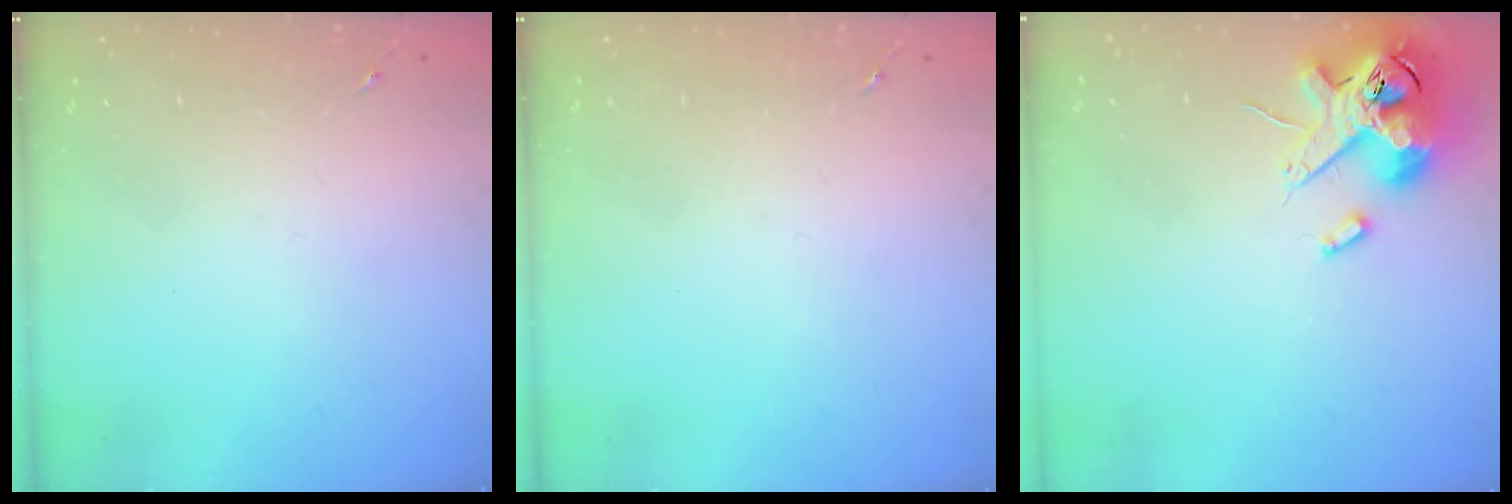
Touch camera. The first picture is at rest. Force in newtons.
{"total": 0.0}
{"total": 14.5, "press": 14.3, "slide": 2.4}